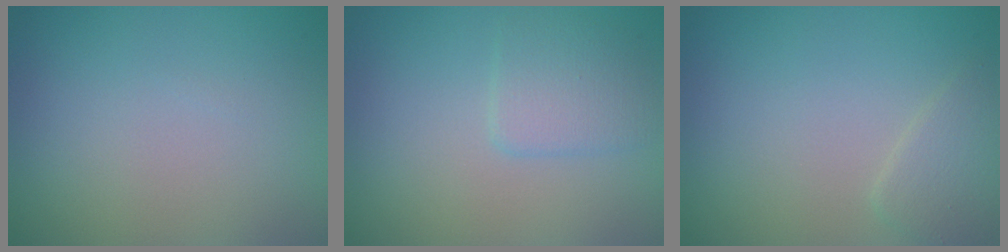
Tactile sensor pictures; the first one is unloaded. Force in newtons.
{"total": 2.4, "press": 2.4, "slide": 0.2}
{"total": 1.8, "press": 1.8, "slide": 0.1}